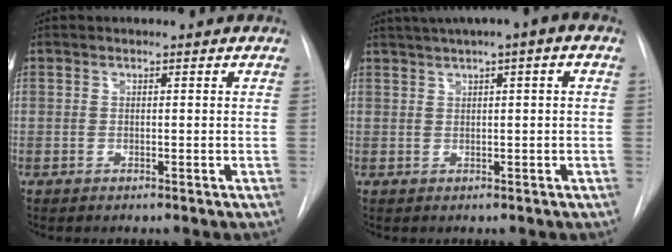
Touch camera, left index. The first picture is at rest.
{"total": 6.1, "force": [2.9, 0.5, 5.4], "torque": [-0.086, 0.027, 0.043]}